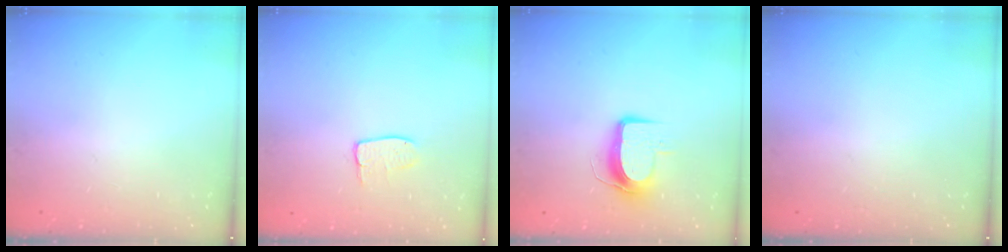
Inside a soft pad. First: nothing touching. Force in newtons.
{"total": 6.3, "press": 6.3, "slide": 0.2}
{"total": 10.0, "press": 10.0, "slide": 1.0}
{"total": 0.0}